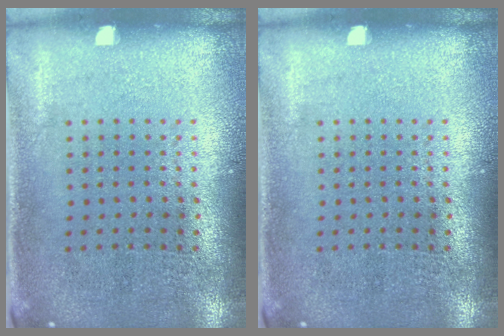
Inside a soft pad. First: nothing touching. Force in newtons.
{"total": 0.0}